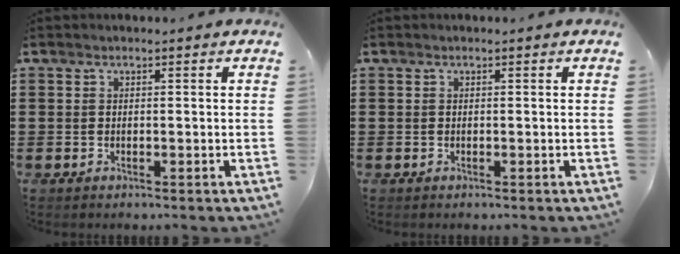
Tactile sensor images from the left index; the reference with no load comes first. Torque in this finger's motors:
{"motor_torque": [-0.01, 0.01, 0.00, 0.00]}